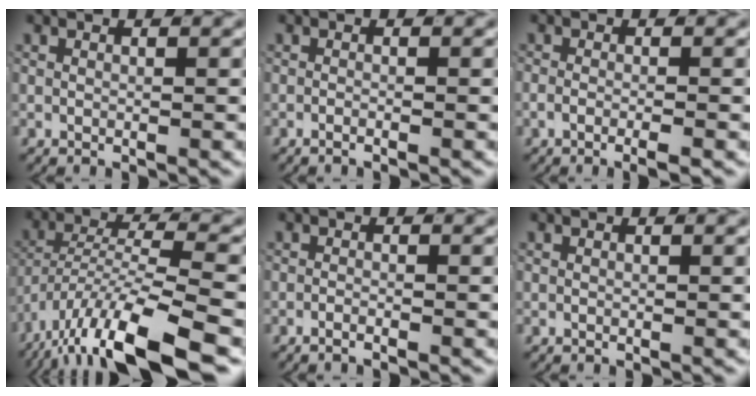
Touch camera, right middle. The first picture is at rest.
{"total": 1.0, "force": [-0.9, 0.2, 0.4], "torque": [-0.010, 0.001, -0.021]}
{"total": 2.2, "force": [-1.5, 0.4, 1.6], "torque": [-0.032, -0.001, -0.027]}
{"total": 10.6, "force": [-6.6, 3.3, 7.6], "torque": [-0.130, -0.015, -0.100]}
{"total": 1.3, "force": [-1.2, 0.2, 0.5], "torque": [-0.013, 0.000, -0.026]}
{"total": 0.0}